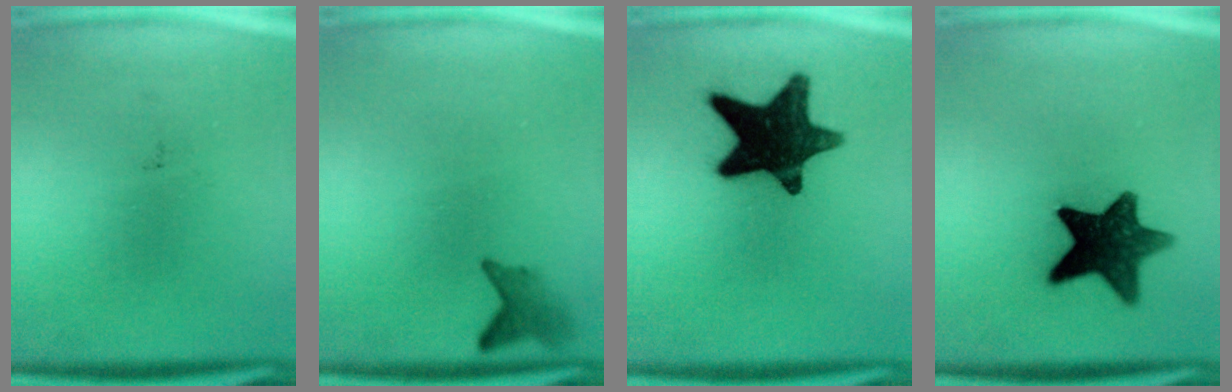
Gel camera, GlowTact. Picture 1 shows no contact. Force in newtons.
{"total": 2.4}
{"total": 15.9}
{"total": 12.5}